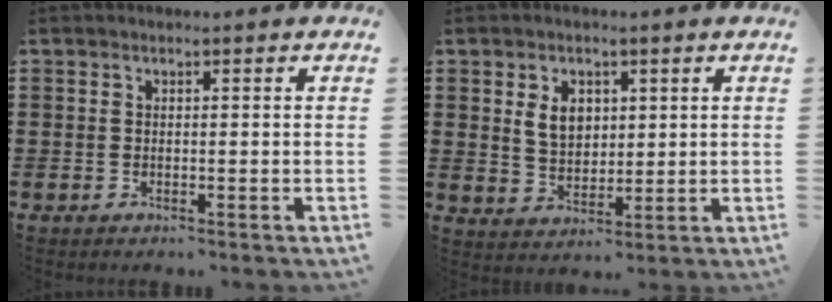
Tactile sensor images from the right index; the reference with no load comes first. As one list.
[{"total": 5.0, "force": [1.4, 3.6, 3.1], "torque": [-0.066, 0.010, 0.022]}]